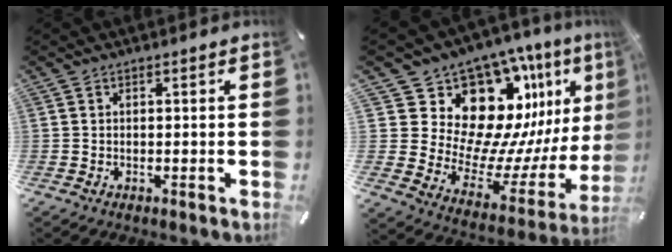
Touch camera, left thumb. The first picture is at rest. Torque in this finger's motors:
{"motor_torque": [3.01, 2.00, 0.53, 0.01, 0.06]}